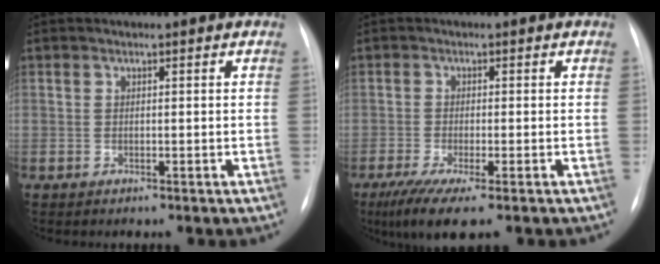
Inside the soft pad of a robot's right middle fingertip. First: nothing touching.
{"total": 6.5, "force": [-4.0, 0.7, 5.1], "torque": [-0.089, -0.021, -0.067]}